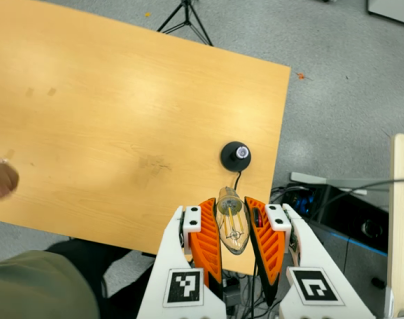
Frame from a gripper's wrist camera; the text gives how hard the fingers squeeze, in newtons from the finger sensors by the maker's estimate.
{"total": 21.5, "left": 24.1, "right": 18.9}